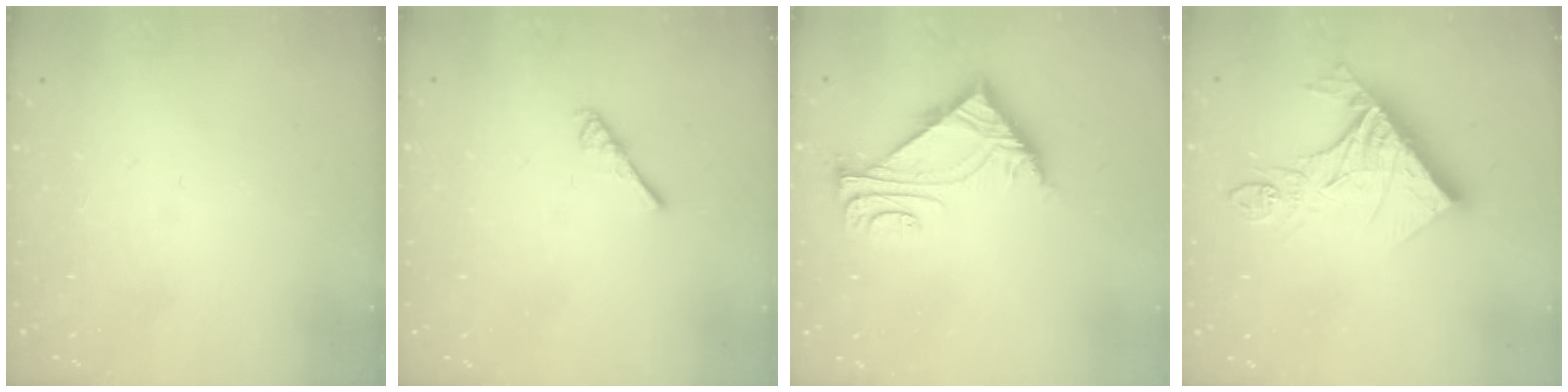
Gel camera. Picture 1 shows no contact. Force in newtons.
{"total": 2.7, "press": 2.6, "slide": 0.4}
{"total": 6.2, "press": 6.2, "slide": 0.2}
{"total": 18.3, "press": 18.2, "slide": 1.8}